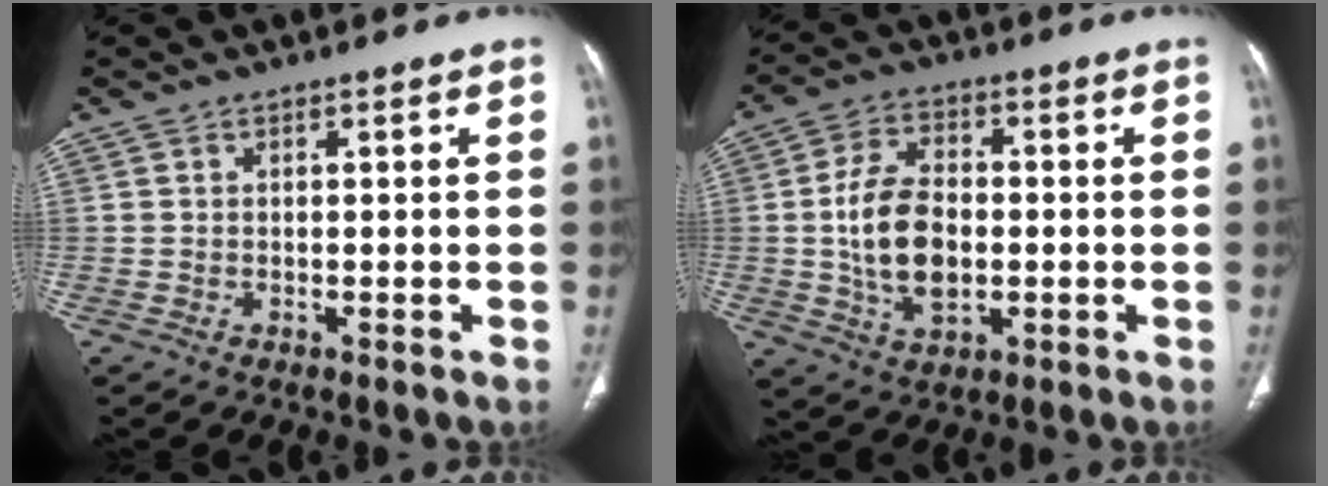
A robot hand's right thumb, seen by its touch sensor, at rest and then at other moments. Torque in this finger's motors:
{"motor_torque": [-0.31, 0.99, 1.17, 0.07, 0.15]}